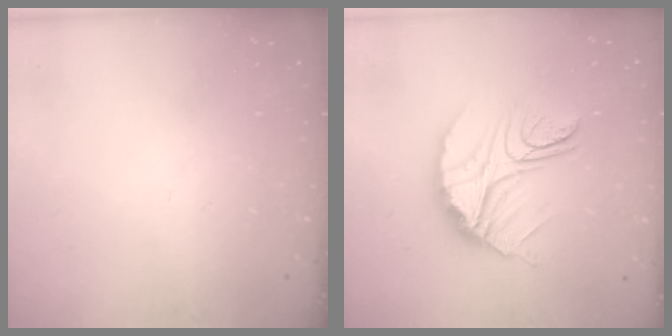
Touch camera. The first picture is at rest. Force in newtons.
{"total": 15.9, "press": 15.8, "slide": 1.6}